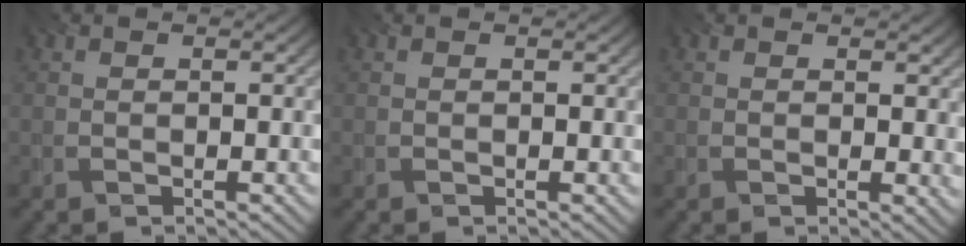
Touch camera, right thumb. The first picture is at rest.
{"total": 0.0}
{"total": 2.5, "force": [0.9, 1.4, 1.9], "torque": [-0.028, -0.005, 0.013]}